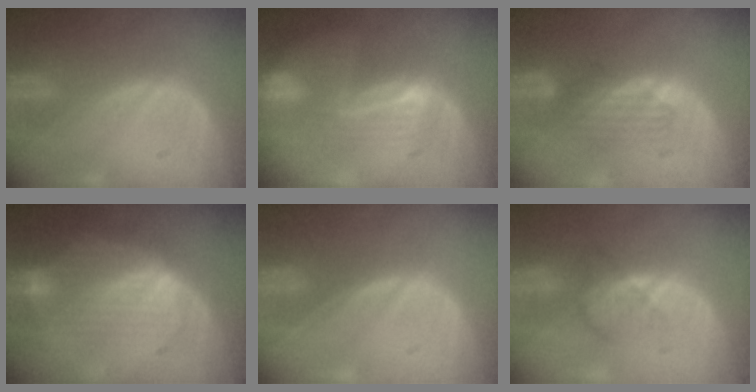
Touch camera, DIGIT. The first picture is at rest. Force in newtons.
{"total": 8.2, "press": 7.1, "slide": 4.0}
{"total": 4.3, "press": 3.8, "slide": 2.1}
{"total": 8.0, "press": 7.6, "slide": 2.5}
{"total": 0.0}
{"total": 3.8, "press": 3.3, "slide": 1.8}